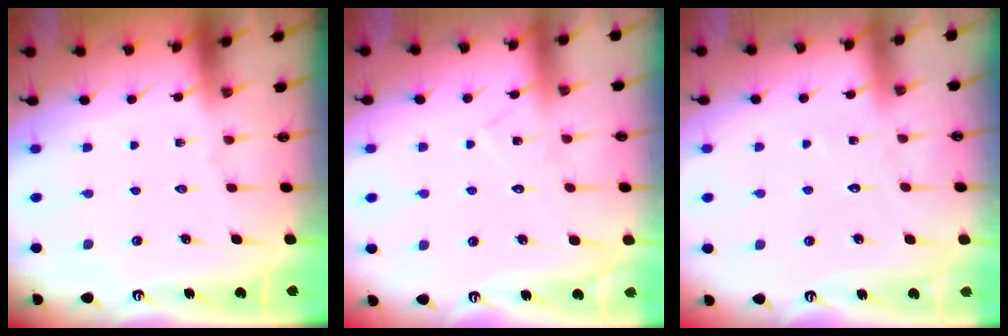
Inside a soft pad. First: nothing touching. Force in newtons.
{"total": 8.3, "press": 8.2, "slide": 0.6}
{"total": 4.0, "press": 4.0, "slide": 0.4}